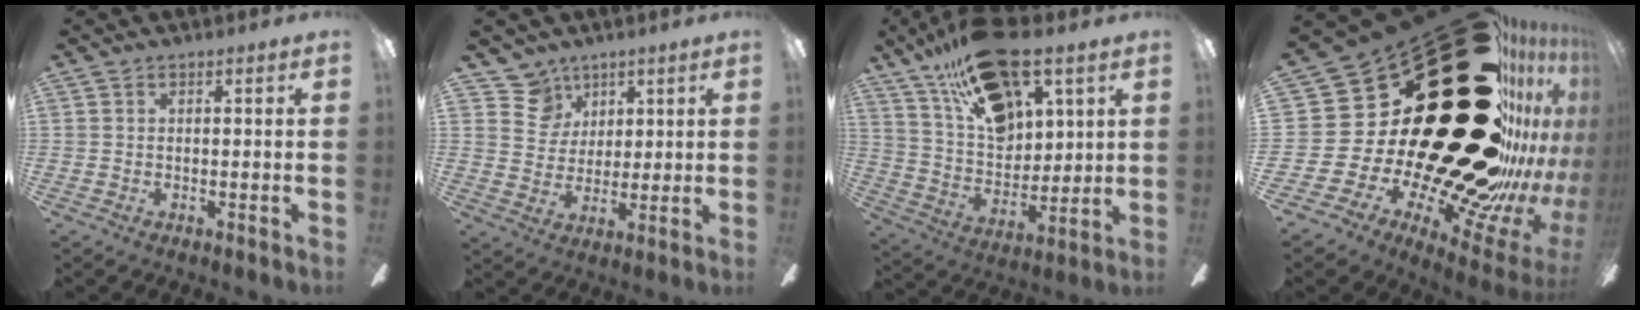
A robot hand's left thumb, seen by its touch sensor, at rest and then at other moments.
{"total": 8.1, "force": [5.2, 6.3, 0.1], "torque": [-0.019, -0.028, 0.103]}
{"total": 21.8, "force": [13.5, 10.7, 13.3], "torque": [-0.223, -0.064, 0.244]}
{"total": 60.6, "force": [20.6, 31.3, 47.6], "torque": [-0.487, -0.204, 0.537]}